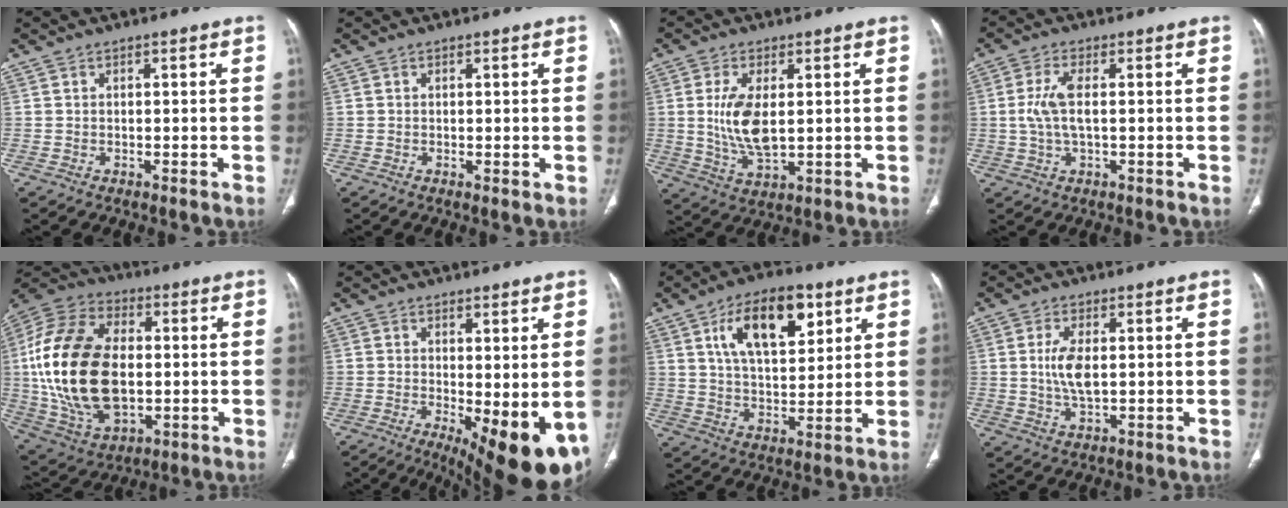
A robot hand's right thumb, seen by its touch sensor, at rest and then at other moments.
{"total": 0.7, "force": [0.0, 0.2, 0.6], "torque": [-0.015, -0.005, 0.001]}
{"total": 9.1, "force": [0.9, 4.1, 8.1], "torque": [-0.165, -0.016, 0.027]}
{"total": 5.5, "force": [0.2, 2.0, 5.1], "torque": [-0.132, 0.007, 0.002]}
{"total": 25.9, "force": [0.3, 15.6, 20.7], "torque": [-0.414, -0.002, 0.014]}
{"total": 13.8, "force": [-3.2, 4.8, 12.5], "torque": [-0.157, -0.025, -0.029]}
{"total": 15.3, "force": [6.8, 7.6, 11.4], "torque": [-0.156, -0.018, 0.117]}
{"total": 5.7, "force": [0.5, 2.4, 5.1], "torque": [-0.110, -0.006, 0.011]}